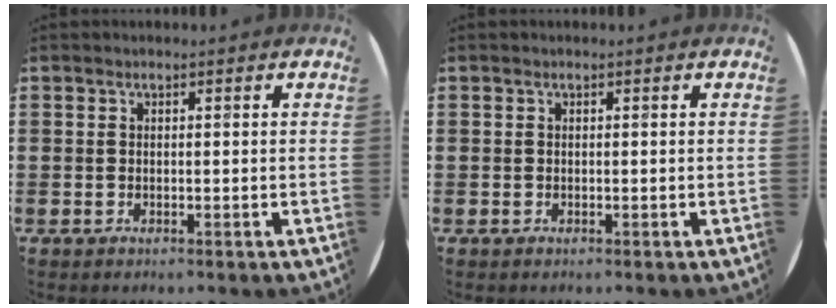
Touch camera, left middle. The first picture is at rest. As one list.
[{"total": 0.0}]